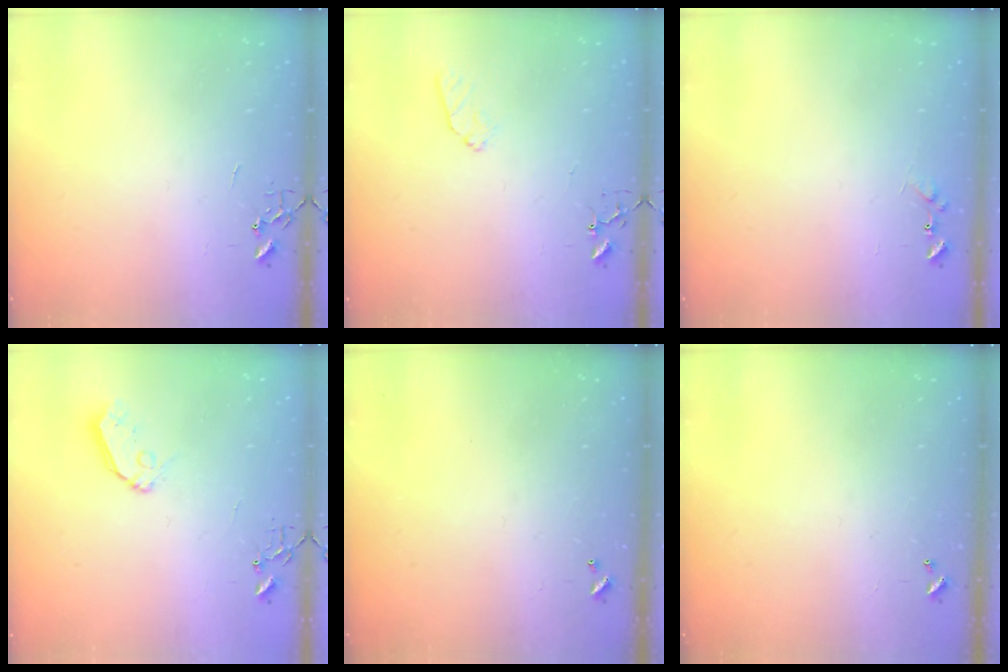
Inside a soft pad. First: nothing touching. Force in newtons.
{"total": 7.7, "press": 7.6, "slide": 0.9}
{"total": 7.1, "press": 7.0, "slide": 0.5}
{"total": 6.9, "press": 6.9, "slide": 0.5}
{"total": 0.0}
{"total": 0.0}